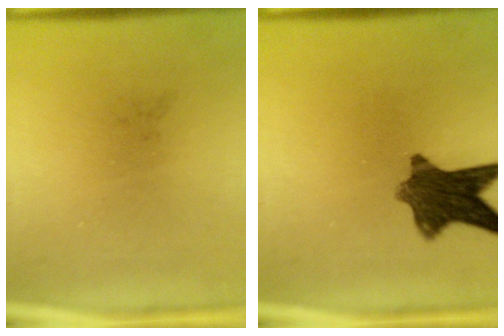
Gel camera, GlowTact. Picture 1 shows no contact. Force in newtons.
{"total": 9.5}